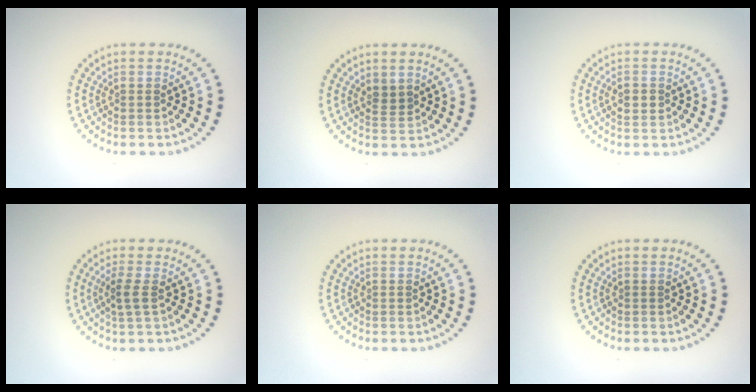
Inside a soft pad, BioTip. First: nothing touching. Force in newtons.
{"total": 1.2, "press": 0.9, "slide": 0.7}
{"total": 1.3, "press": 1.3, "slide": 0.0}
{"total": 1.6, "press": 1.3, "slide": 0.9}
{"total": 0.0}
{"total": 0.0}